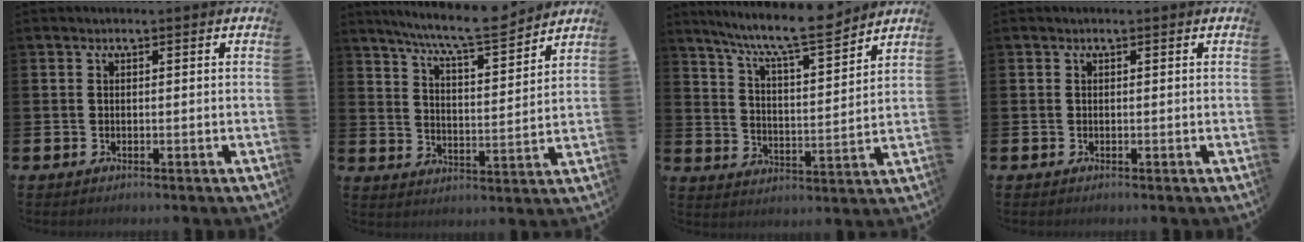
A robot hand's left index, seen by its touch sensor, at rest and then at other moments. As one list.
[{"total": 8.9, "force": [8.2, 0.5, 3.4], "torque": [-0.088, -0.049, 0.144]}, {"total": 9.3, "force": [8.5, 0.7, 3.7], "torque": [-0.098, -0.056, 0.147]}, {"total": 0.0}]